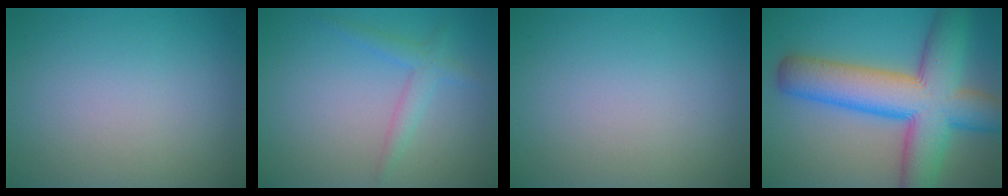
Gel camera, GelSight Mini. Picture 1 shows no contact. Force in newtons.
{"total": 2.0, "press": 2.0, "slide": 0.1}
{"total": 0.0}
{"total": 12.1, "press": 12.1, "slide": 0.5}